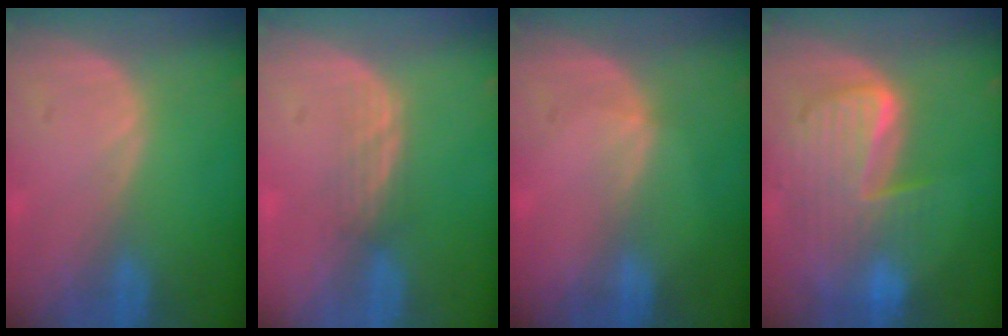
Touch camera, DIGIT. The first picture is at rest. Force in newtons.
{"total": 2.2, "press": 2.1, "slide": 0.2}
{"total": 1.3, "press": 0.9, "slide": 0.9}
{"total": 10.1, "press": 8.7, "slide": 5.1}